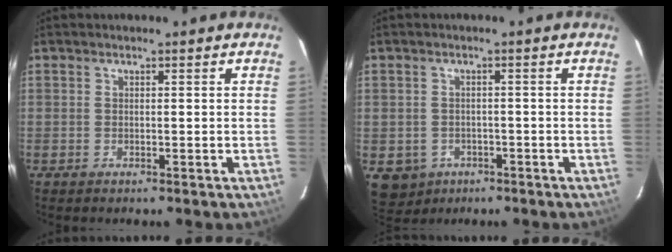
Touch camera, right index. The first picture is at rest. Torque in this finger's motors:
{"motor_torque": [-1.00, -0.66, -1.05, -0.21]}